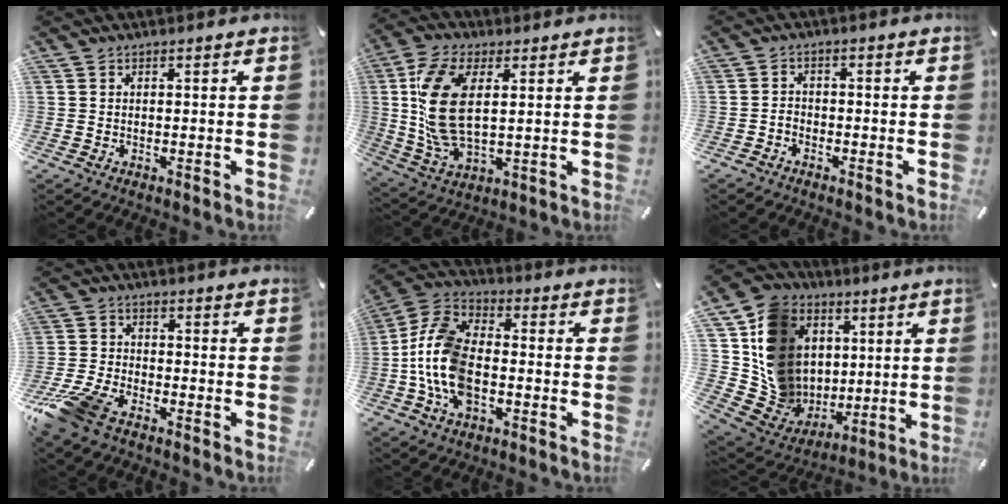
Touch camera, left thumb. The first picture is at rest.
{"total": 13.9, "force": [2.7, 7.5, 11.4], "torque": [-0.256, -0.013, 0.048]}
{"total": 1.9, "force": [-1.4, 1.2, 0.5], "torque": [-0.009, 0.010, -0.030]}
{"total": 10.8, "force": [-8.0, 4.7, 5.6], "torque": [-0.122, 0.029, -0.153]}
{"total": 13.8, "force": [-3.8, 8.7, 10.0], "torque": [-0.237, 0.007, -0.074]}
{"total": 16.5, "force": [2.9, 15.3, 5.4], "torque": [-0.075, -0.025, 0.078]}